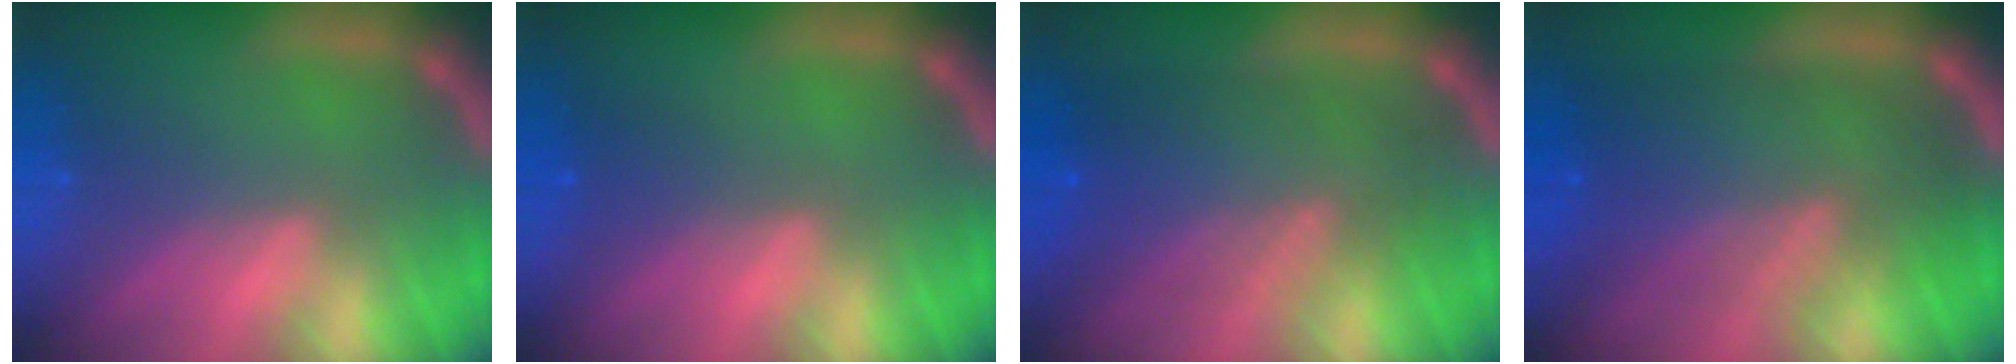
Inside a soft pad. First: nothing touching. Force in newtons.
{"total": 1.5}
{"total": 8.0}
{"total": 9.6}